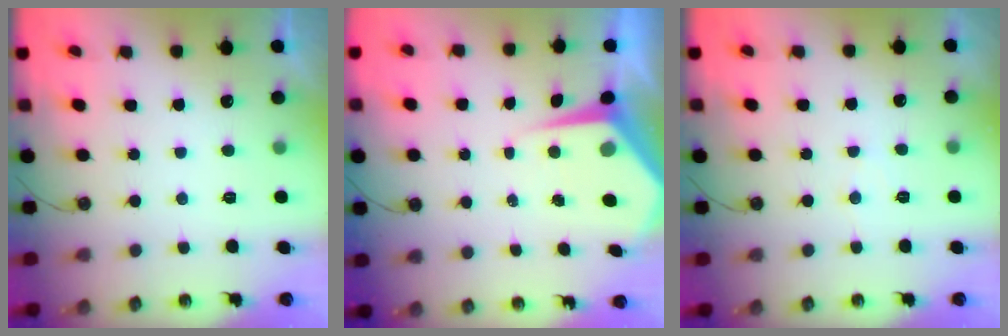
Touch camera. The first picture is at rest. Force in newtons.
{"total": 6.6, "press": 6.6, "slide": 0.6}
{"total": 4.7, "press": 4.7, "slide": 0.6}